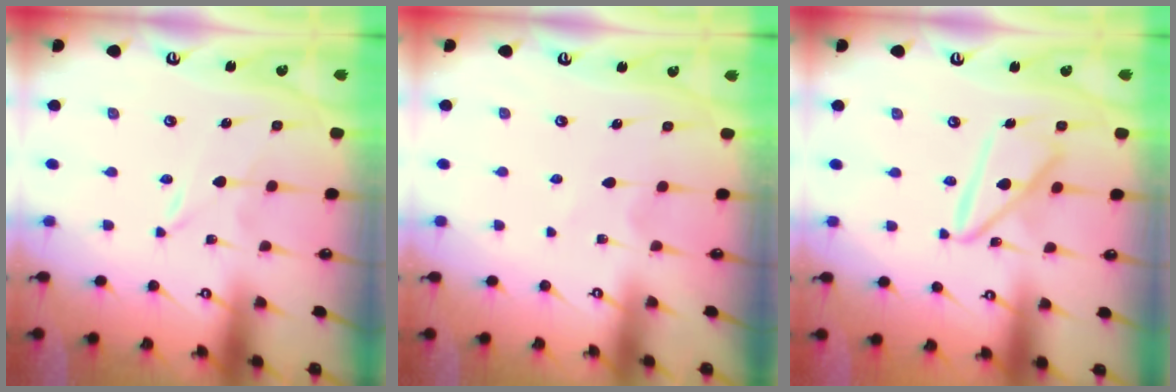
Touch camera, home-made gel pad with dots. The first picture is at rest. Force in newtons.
{"total": 2.3, "press": 2.3, "slide": 0.3}
{"total": 12.1, "press": 12.0, "slide": 1.0}